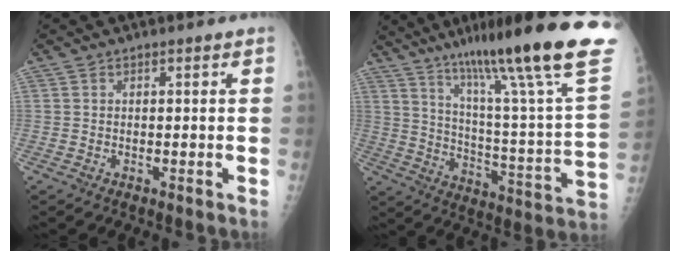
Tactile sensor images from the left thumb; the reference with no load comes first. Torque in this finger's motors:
{"motor_torque": [1.01, -0.69, 1.48, -1.26, 0.33]}